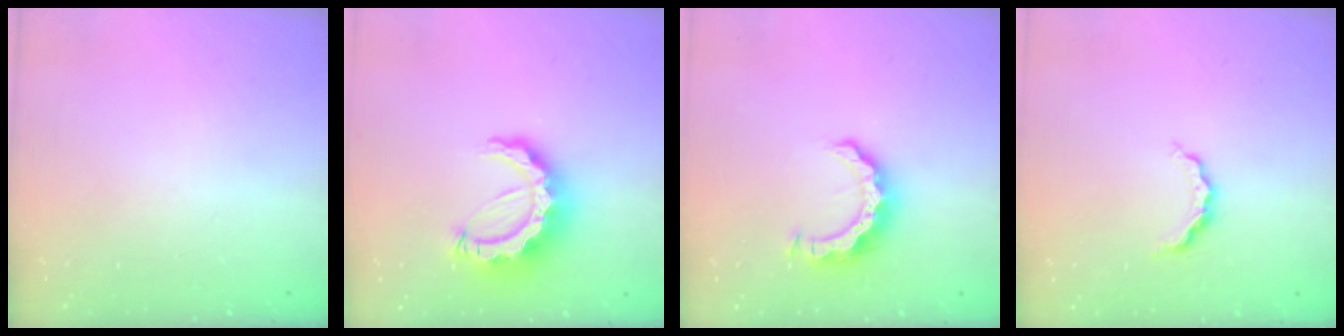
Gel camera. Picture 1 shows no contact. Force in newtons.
{"total": 12.6, "press": 12.5, "slide": 1.3}
{"total": 8.9, "press": 8.9, "slide": 0.5}
{"total": 5.4, "press": 5.3, "slide": 0.7}